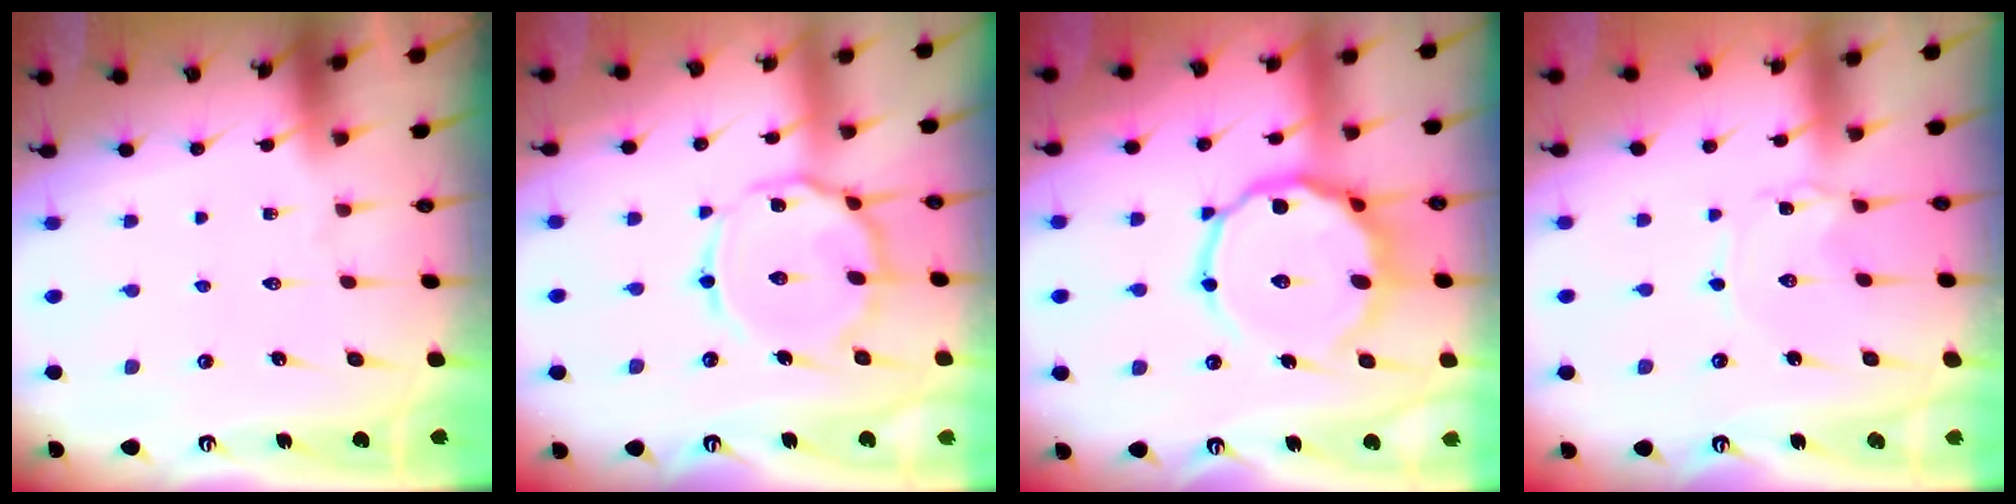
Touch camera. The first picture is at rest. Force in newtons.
{"total": 12.8, "press": 12.8, "slide": 0.8}
{"total": 14.5, "press": 14.4, "slide": 1.5}
{"total": 0.7, "press": 0.7, "slide": 0.1}